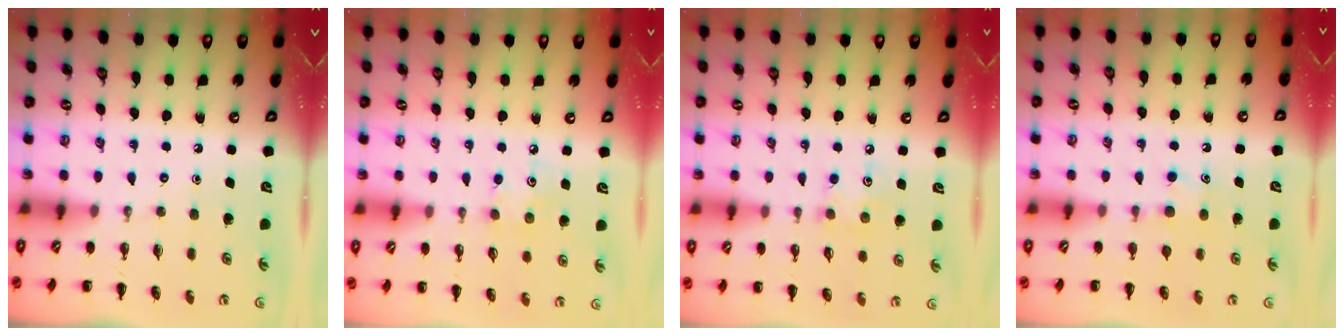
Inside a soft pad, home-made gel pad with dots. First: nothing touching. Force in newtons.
{"total": 4.5, "press": 4.4, "slide": 0.9}
{"total": 4.2, "press": 4.2, "slide": 0.6}
{"total": 5.4, "press": 5.2, "slide": 1.5}